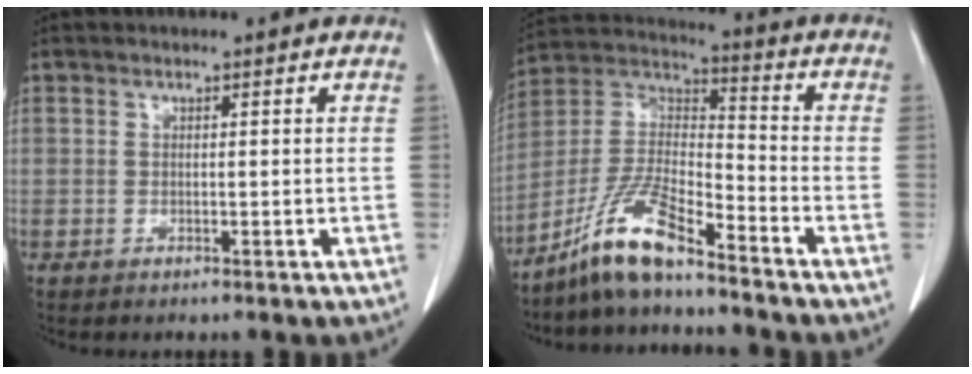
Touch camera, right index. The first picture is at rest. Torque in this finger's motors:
{"motor_torque": [0.39, -0.37, 0.23, 0.13]}